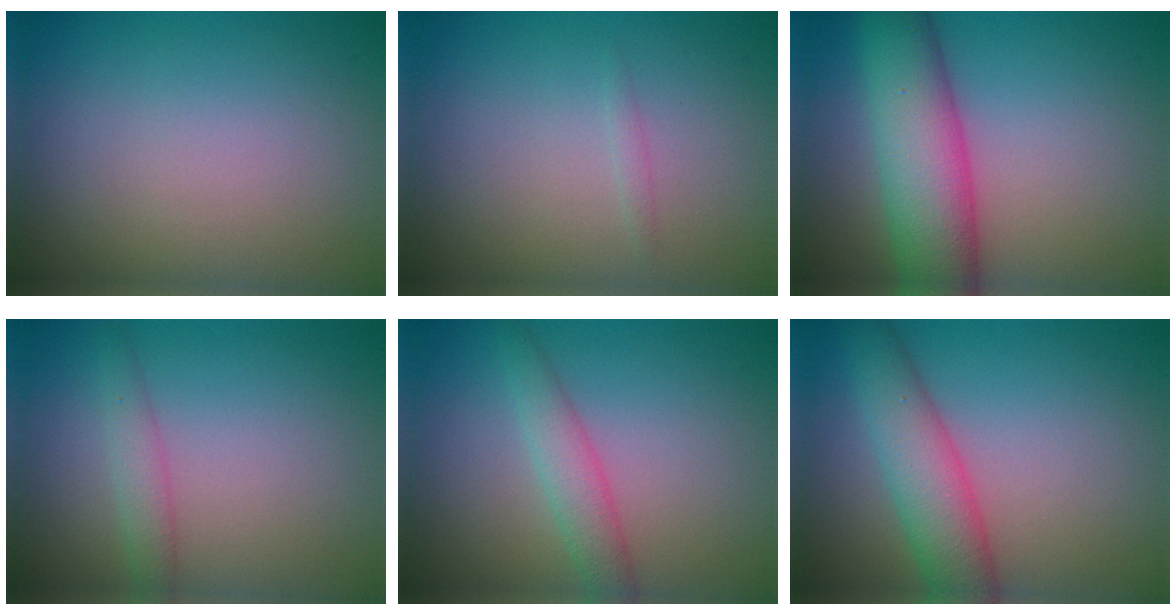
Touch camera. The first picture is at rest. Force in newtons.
{"total": 0.6, "press": 0.6, "slide": 0.0}
{"total": 8.7, "press": 8.7, "slide": 0.1}
{"total": 1.8, "press": 1.8, "slide": 0.1}
{"total": 2.7, "press": 2.7, "slide": 0.1}
{"total": 5.5, "press": 5.5, "slide": 0.3}